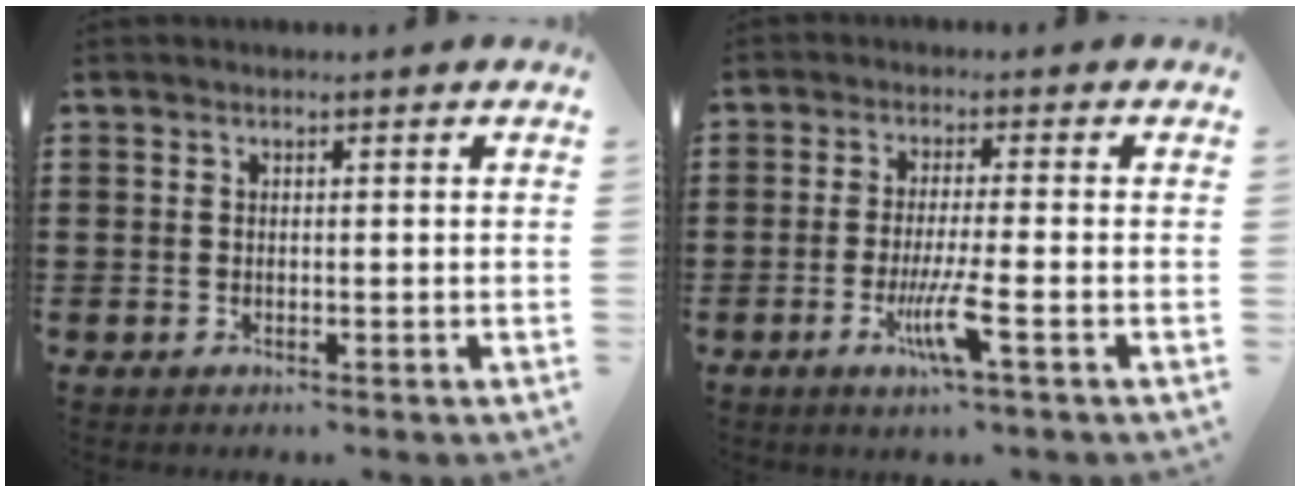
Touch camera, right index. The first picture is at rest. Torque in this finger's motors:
{"motor_torque": [0.29, 0.26, 0.48, 0.11]}